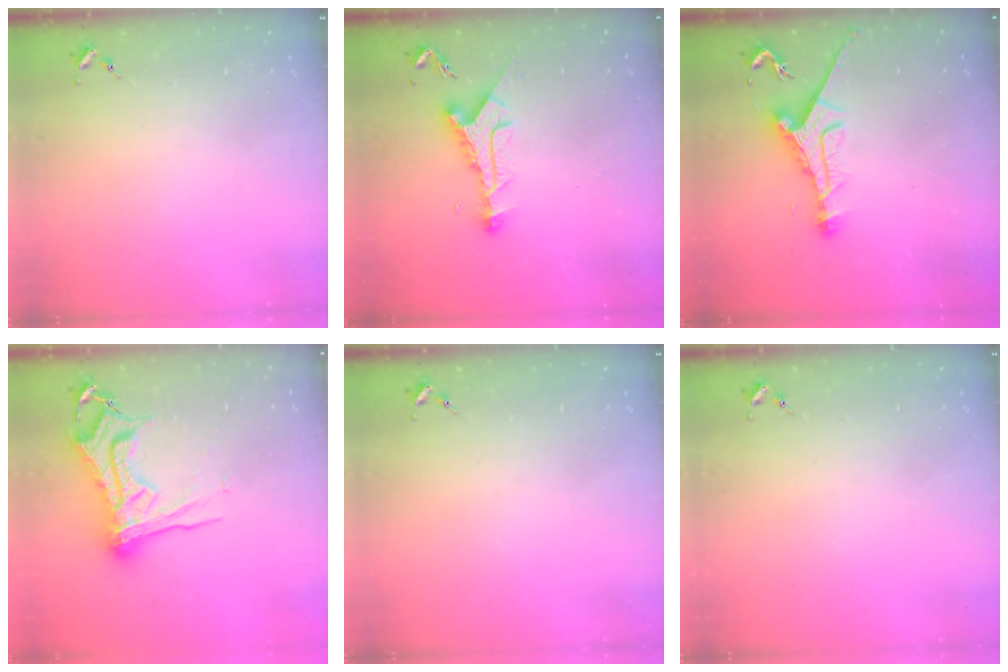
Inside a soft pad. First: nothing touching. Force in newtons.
{"total": 9.8, "press": 9.8, "slide": 0.3}
{"total": 10.0, "press": 9.9, "slide": 0.7}
{"total": 18.8, "press": 18.7, "slide": 2.1}
{"total": 0.0}
{"total": 0.0}